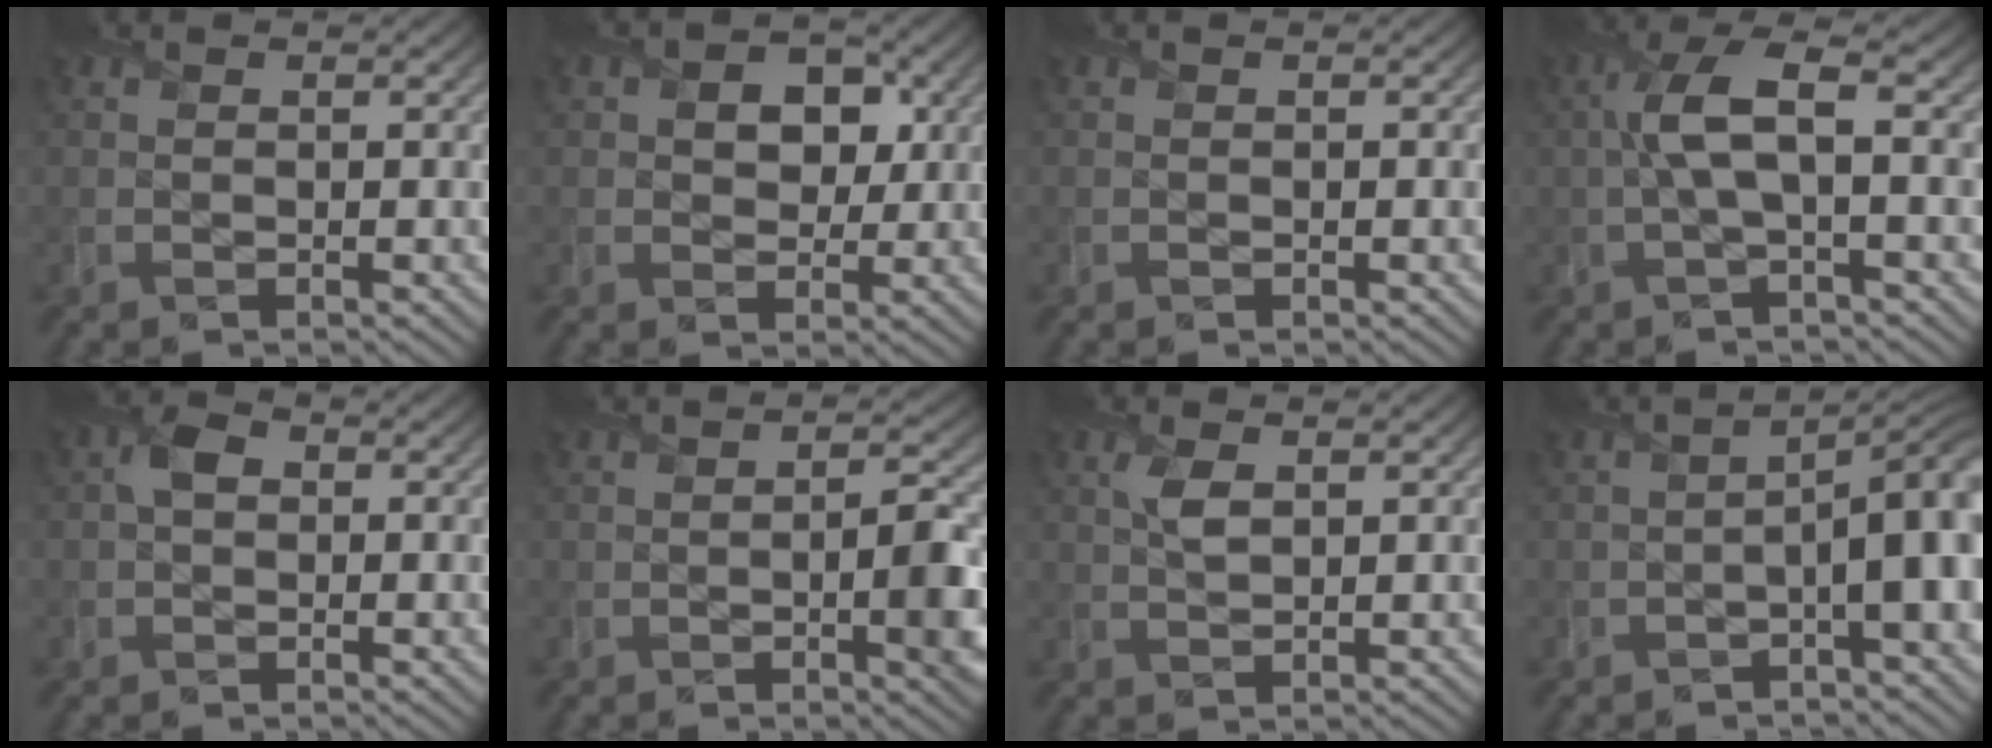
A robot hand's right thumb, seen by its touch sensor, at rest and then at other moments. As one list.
[{"total": 5.2, "force": [1.4, 3.9, 3.1], "torque": [-0.047, 0.001, 0.011]}, {"total": 0.0}, {"total": 5.6, "force": [0.1, 1.5, 5.5], "torque": [-0.117, 0.019, -0.005]}, {"total": 2.3, "force": [0.0, 1.8, 1.4], "torque": [-0.029, 0.004, -0.007]}, {"total": 4.2, "force": [-0.8, 1.2, 4.0], "torque": [-0.062, -0.002, -0.011]}, {"total": 2.2, "force": [0.9, 1.0, 1.8], "torque": [-0.044, 0.002, 0.019]}, {"total": 6.7, "force": [-1.8, 1.8, 6.2], "torque": [-0.084, 0.009, -0.033]}]